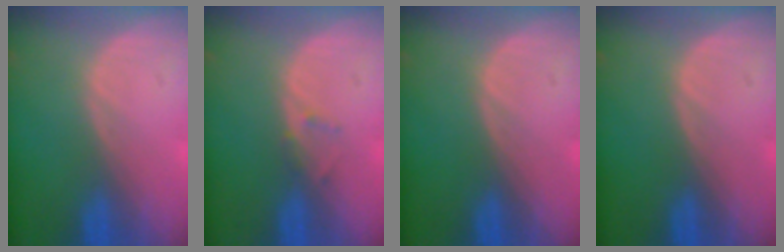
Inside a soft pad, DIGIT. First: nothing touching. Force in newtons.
{"total": 1.3, "press": 1.1, "slide": 0.8}
{"total": 0.0}
{"total": 0.0}